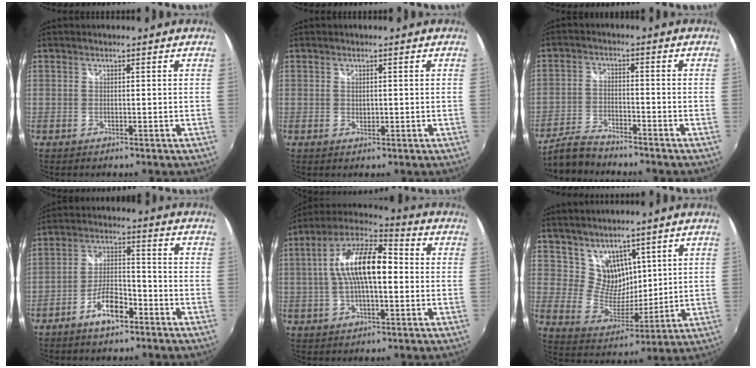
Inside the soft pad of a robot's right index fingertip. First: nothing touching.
{"total": 1.0, "force": [0.3, 0.8, 0.4], "torque": [-0.004, 0.000, 0.007]}
{"total": 6.5, "force": [-5.8, 1.6, 2.3], "torque": [-0.060, -0.003, -0.112]}
{"total": 7.7, "force": [-4.8, 3.0, 5.2], "torque": [-0.107, 0.014, -0.079]}
{"total": 14.9, "force": [0.3, 6.0, 13.6], "torque": [-0.251, 0.020, -0.004]}
{"total": 9.3, "force": [6.1, 6.3, 3.1], "torque": [-0.049, -0.001, 0.131]}